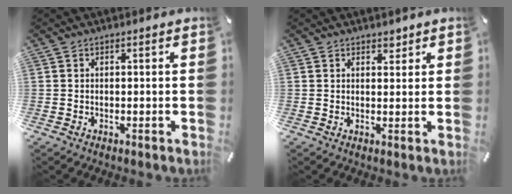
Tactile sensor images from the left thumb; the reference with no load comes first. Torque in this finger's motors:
{"motor_torque": [0.00, 0.17, -0.01, -0.11, 0.00]}